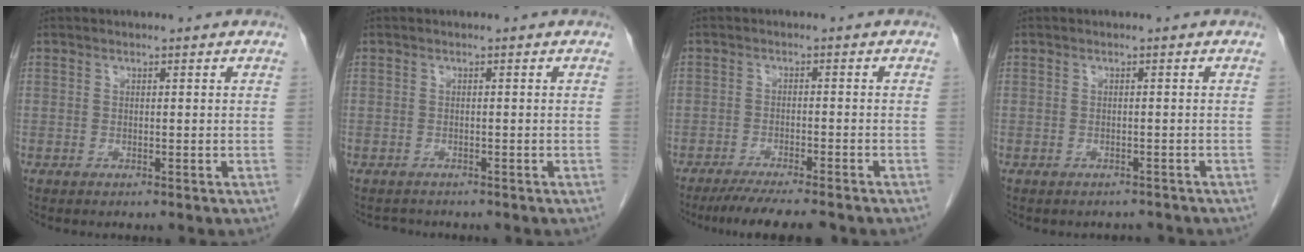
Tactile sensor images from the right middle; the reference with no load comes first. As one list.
[{"total": 1.3, "force": [-1.2, 0.5, -0.1], "torque": [-0.003, -0.003, -0.018]}, {"total": 9.3, "force": [-8.0, 0.6, 4.7], "torque": [-0.063, -0.019, -0.123]}, {"total": 2.3, "force": [-2.0, 1.0, 0.1], "torque": [0.000, 0.002, -0.028]}]